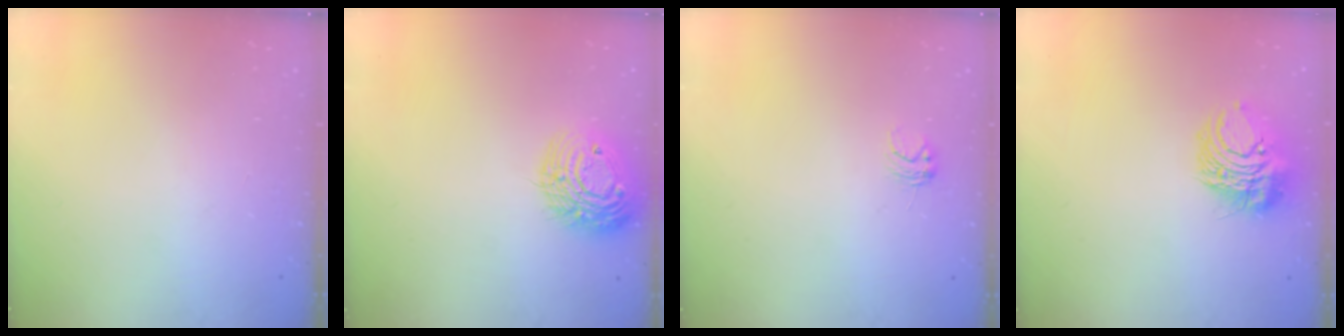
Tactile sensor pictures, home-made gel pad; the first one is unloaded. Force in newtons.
{"total": 16.9, "press": 16.8, "slide": 1.5}
{"total": 3.5, "press": 3.4, "slide": 0.4}
{"total": 9.2, "press": 9.1, "slide": 1.3}